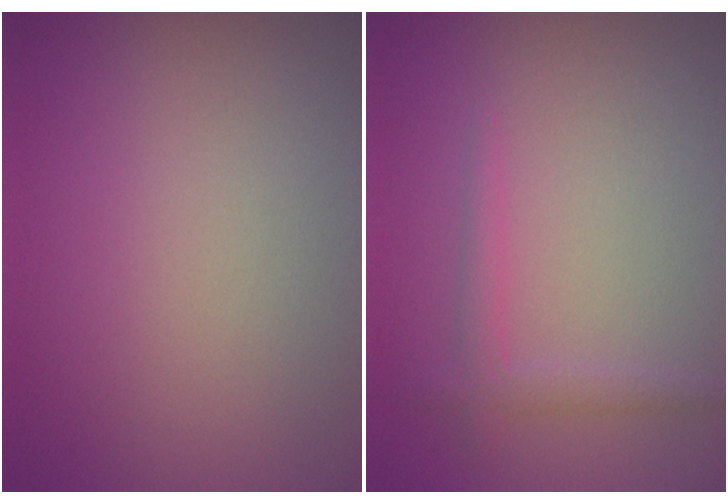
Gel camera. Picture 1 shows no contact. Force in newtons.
{"total": 1.6, "press": 1.6, "slide": 0.1}